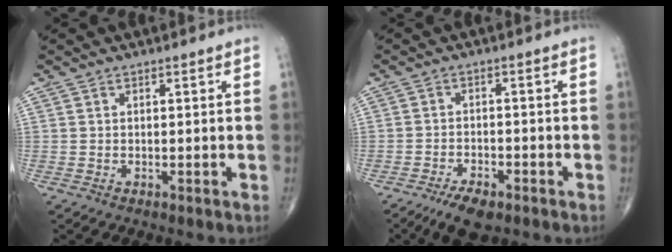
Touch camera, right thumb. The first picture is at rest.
{"total": 5.9, "force": [-4.0, 2.3, 3.7], "torque": [-0.066, 0.007, -0.066]}